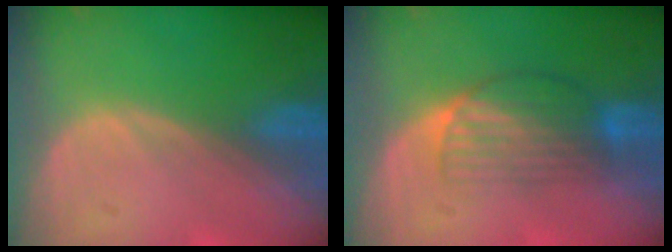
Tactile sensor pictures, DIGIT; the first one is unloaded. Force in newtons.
{"total": 6.6, "press": 5.6, "slide": 3.4}